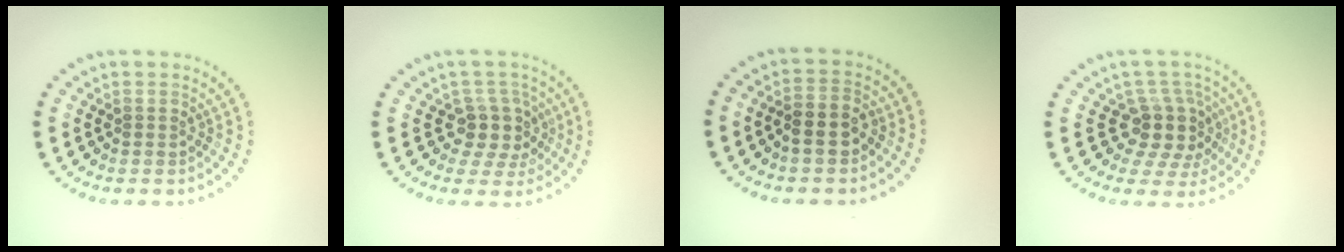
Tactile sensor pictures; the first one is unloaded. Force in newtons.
{"total": 3.2, "press": 2.5, "slide": 2.1}
{"total": 2.4, "press": 2.3, "slide": 0.7}
{"total": 3.8, "press": 2.9, "slide": 2.5}